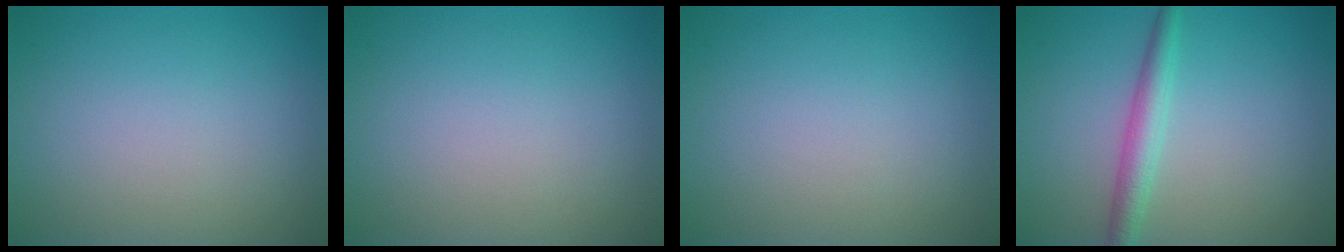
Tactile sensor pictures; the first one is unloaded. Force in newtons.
{"total": 0.0}
{"total": 0.0}
{"total": 2.7, "press": 2.7, "slide": 0.0}